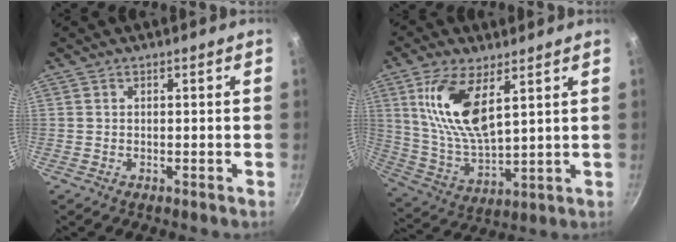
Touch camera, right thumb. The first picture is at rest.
{"total": 14.4, "force": [5.6, 6.2, 11.8], "torque": [-0.227, -0.032, 0.119]}